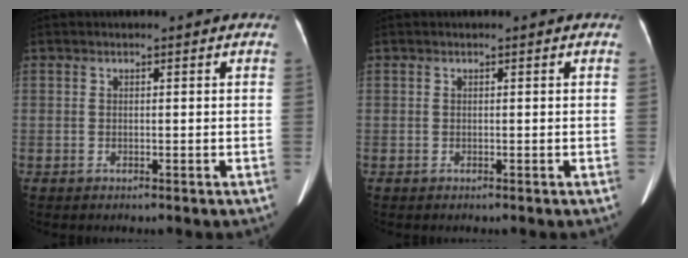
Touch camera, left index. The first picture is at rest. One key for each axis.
{"total": 0.0}